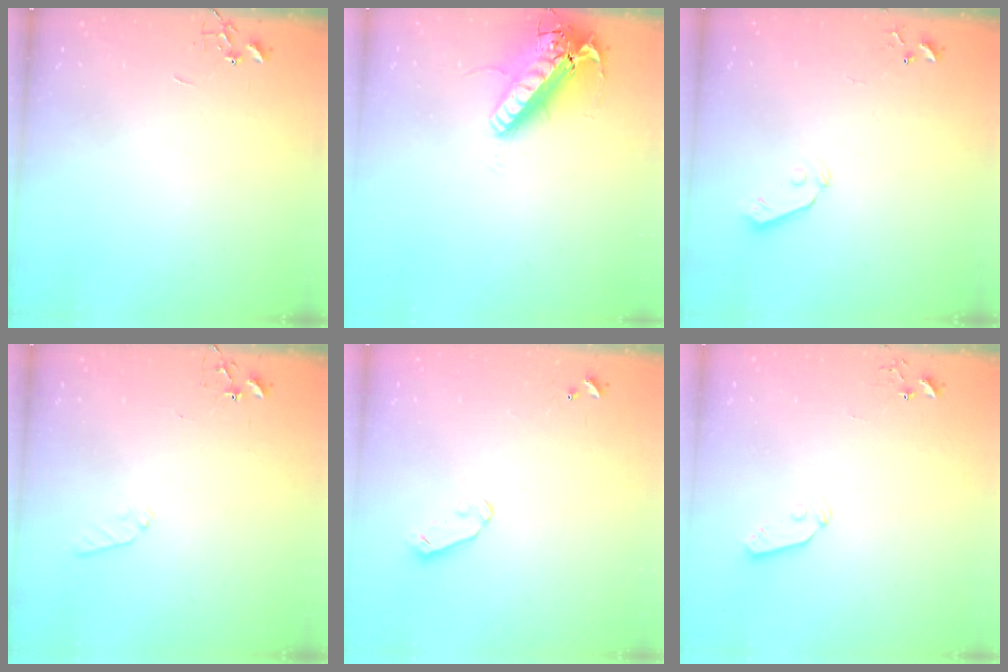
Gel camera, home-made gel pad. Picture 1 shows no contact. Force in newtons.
{"total": 21.1, "press": 20.8, "slide": 3.7}
{"total": 5.5, "press": 5.4, "slide": 0.6}
{"total": 6.6, "press": 6.5, "slide": 0.6}
{"total": 5.9, "press": 5.9, "slide": 0.6}
{"total": 4.6, "press": 4.6, "slide": 0.3}